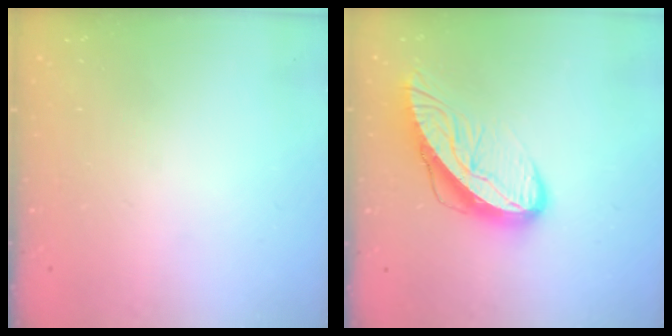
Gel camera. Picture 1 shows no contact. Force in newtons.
{"total": 12.1, "press": 12.1, "slide": 1.4}